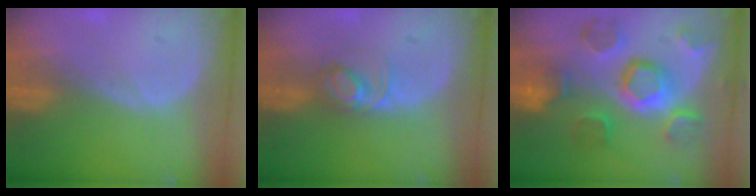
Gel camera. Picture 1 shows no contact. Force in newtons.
{"total": 3.9, "press": 3.9, "slide": 0.4}
{"total": 11.2, "press": 10.0, "slide": 5.1}